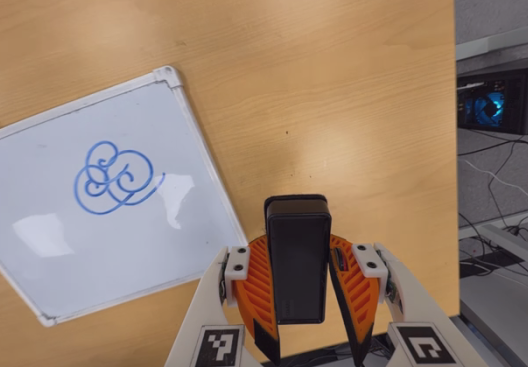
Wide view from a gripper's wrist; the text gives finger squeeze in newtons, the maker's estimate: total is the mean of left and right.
{"total": 9.0, "left": 7.3, "right": 10.8}